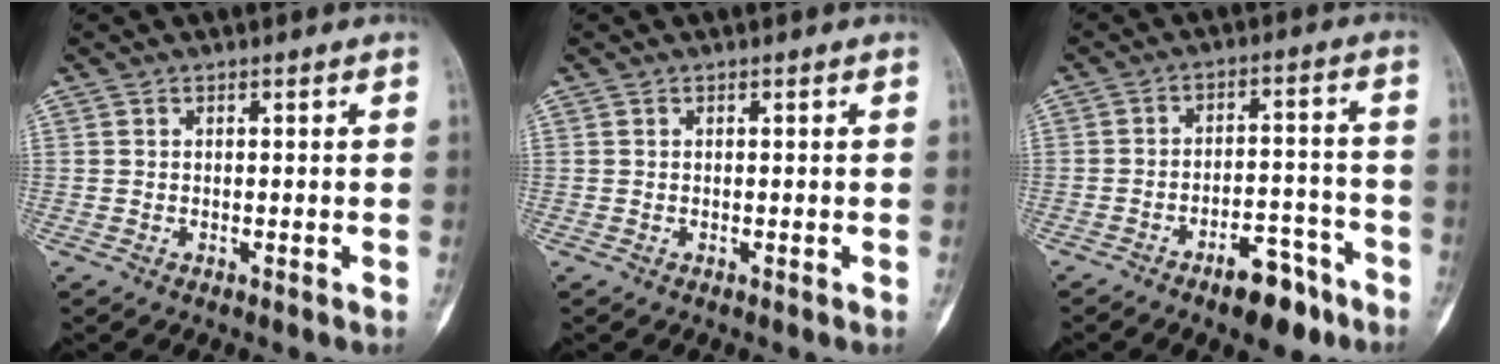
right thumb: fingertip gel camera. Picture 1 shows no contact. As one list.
[{"total": 0.0}, {"total": 9.2, "force": [-6.2, 3.9, 5.6], "torque": [-0.058, 0.052, -0.094]}]